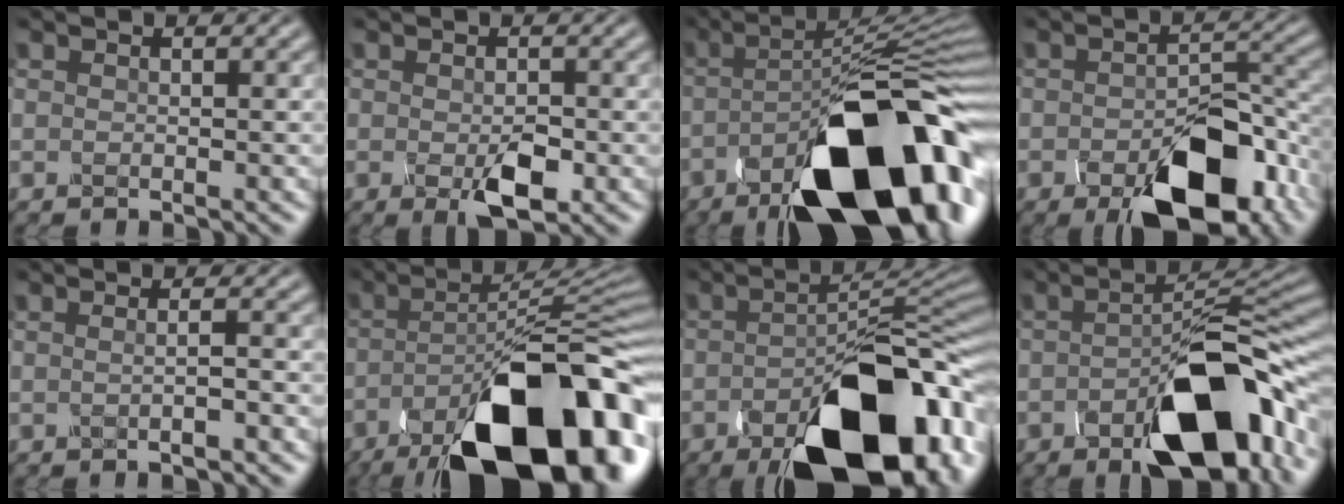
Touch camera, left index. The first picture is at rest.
{"total": 3.5, "force": [-1.2, 1.7, 2.9], "torque": [-0.056, -0.003, -0.017]}
{"total": 16.0, "force": [-8.2, 5.5, 12.5], "torque": [-0.180, 0.006, -0.138]}
{"total": 9.6, "force": [-4.9, 4.5, 6.9], "torque": [-0.101, 0.001, -0.068]}
{"total": 2.1, "force": [-0.4, 0.8, 1.9], "torque": [0.000, 0.003, -0.021]}
{"total": 17.6, "force": [-10.1, 6.5, 12.9], "torque": [-0.181, 0.009, -0.166]}
{"total": 14.9, "force": [-7.4, 6.6, 11.2], "torque": [-0.155, -0.015, -0.110]}
{"total": 12.1, "force": [-5.4, 5.0, 9.7], "torque": [-0.145, -0.001, -0.081]}